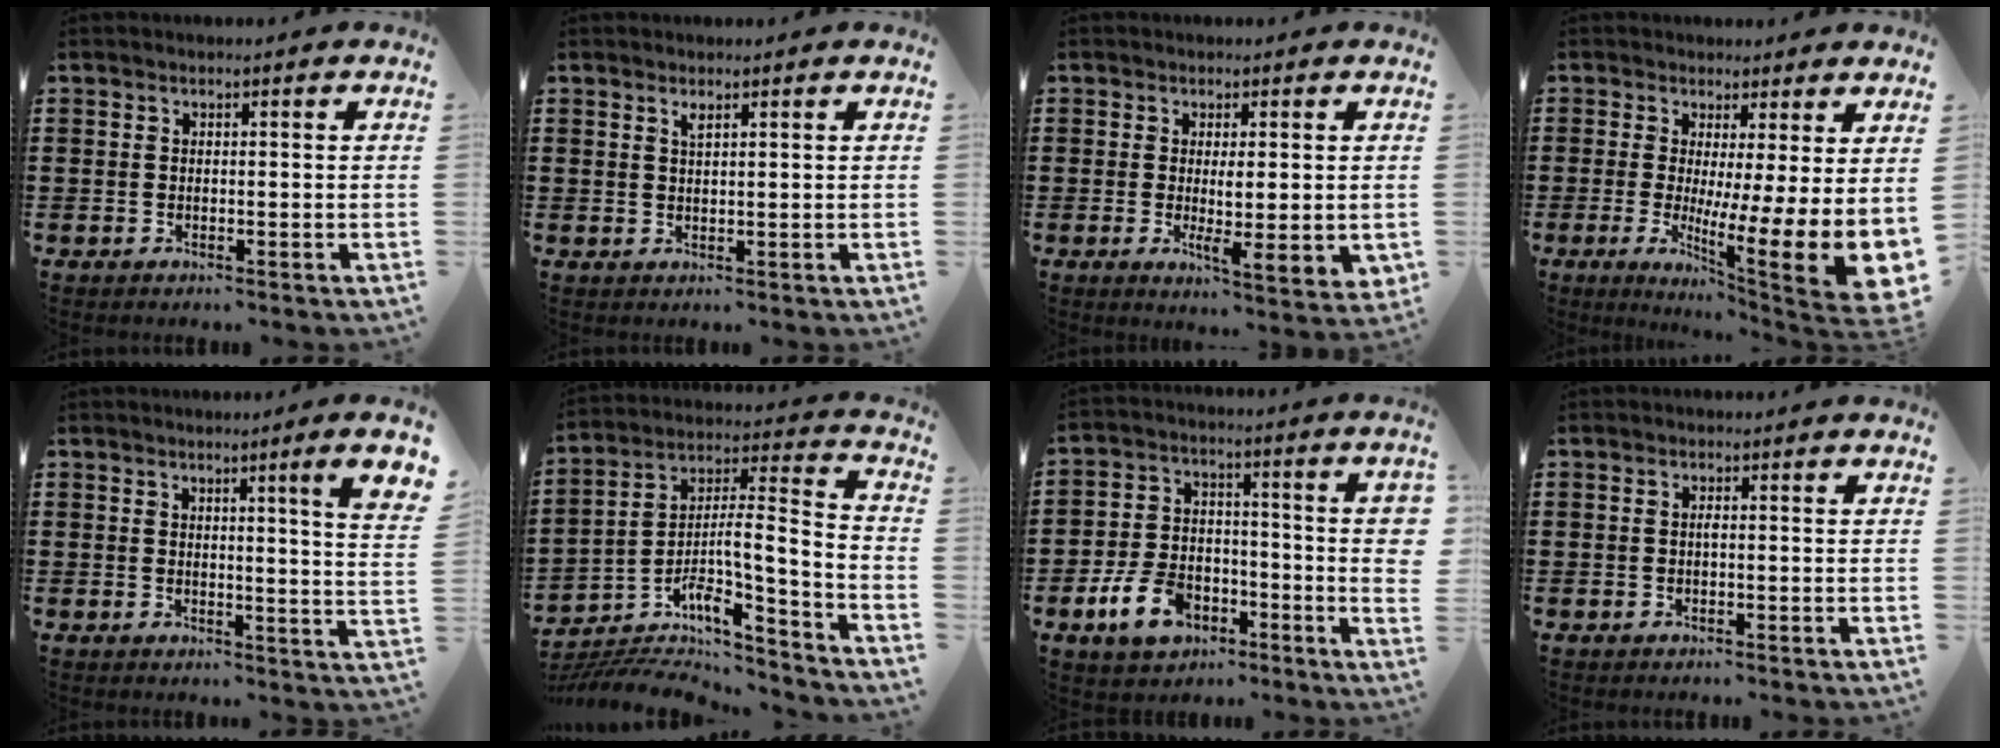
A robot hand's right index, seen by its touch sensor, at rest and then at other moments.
{"total": 1.2, "force": [0.8, 0.2, 0.8], "torque": [-0.018, 0.001, 0.014]}
{"total": 3.8, "force": [0.3, 0.6, 3.7], "torque": [-0.062, -0.007, 0.003]}
{"total": 8.5, "force": [0.4, 2.3, 8.1], "torque": [-0.118, -0.056, 0.010]}
{"total": 5.5, "force": [2.7, -0.4, 4.7], "torque": [-0.080, -0.012, 0.041]}
{"total": 7.4, "force": [-5.3, 0.8, 5.2], "torque": [-0.105, -0.032, -0.114]}
{"total": 9.3, "force": [-4.2, 5.2, 6.5], "torque": [-0.148, 0.004, -0.079]}
{"total": 0.7, "force": [-0.1, 0.1, 0.7], "torque": [-0.014, -0.005, -0.001]}